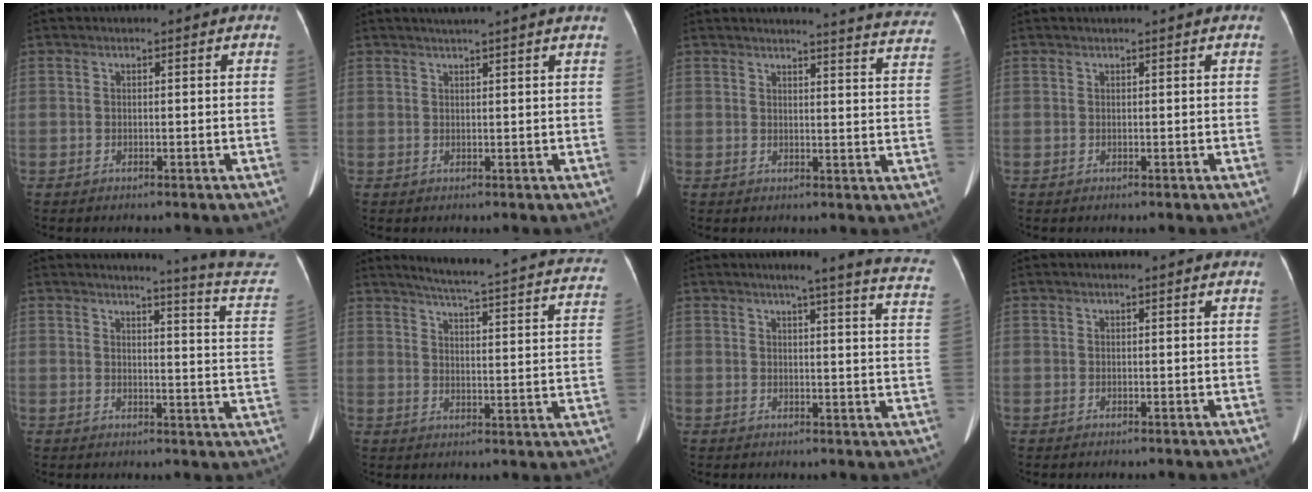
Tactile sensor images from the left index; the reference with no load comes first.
{"total": 4.2, "force": [3.6, -0.9, 2.1], "torque": [-0.025, 0.018, 0.045]}
{"total": 14.7, "force": [14.4, 0.2, 3.1], "torque": [-0.022, -0.095, 0.127]}
{"total": 0.8, "force": [0.7, -0.1, 0.3], "torque": [-0.005, 0.011, 0.017]}
{"total": 13.2, "force": [12.9, -2.2, 2.1], "torque": [-0.027, -0.122, 0.120]}
{"total": 23.4, "force": [20.5, 2.0, 11.0], "torque": [-0.148, -0.045, 0.231]}
{"total": 14.9, "force": [12.6, -0.4, 7.9], "torque": [-0.094, -0.048, 0.126]}
{"total": 0.6, "force": [0.6, 0.0, 0.2], "torque": [-0.008, 0.010, 0.005]}